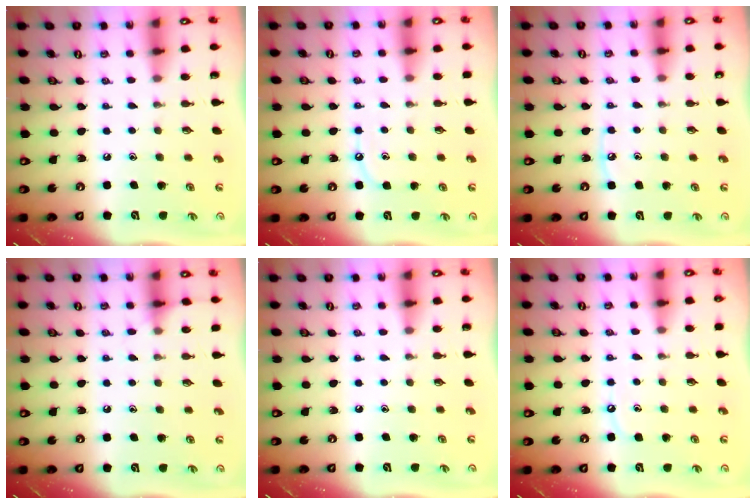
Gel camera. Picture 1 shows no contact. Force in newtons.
{"total": 5.7, "press": 5.6, "slide": 0.6}
{"total": 3.8, "press": 3.8, "slide": 0.5}
{"total": 6.4, "press": 6.3, "slide": 0.9}
{"total": 0.0}
{"total": 4.6, "press": 4.5, "slide": 0.7}